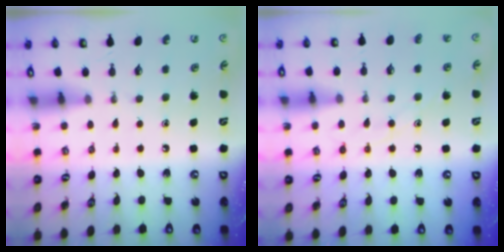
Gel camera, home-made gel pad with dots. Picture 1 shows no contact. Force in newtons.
{"total": 7.2, "press": 7.2, "slide": 0.5}